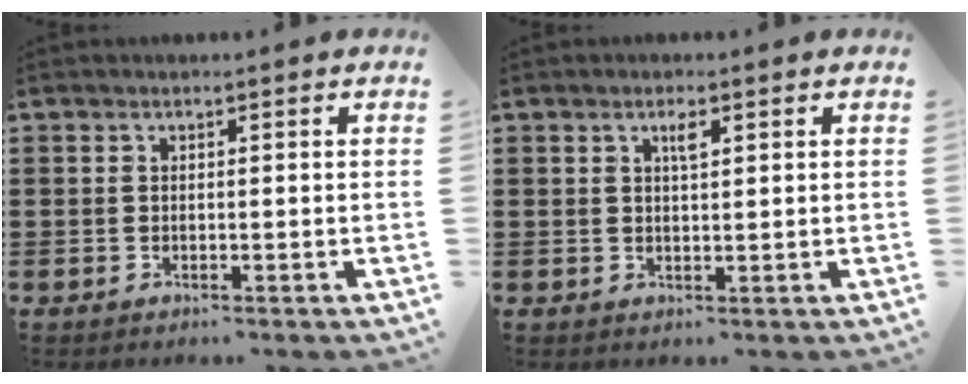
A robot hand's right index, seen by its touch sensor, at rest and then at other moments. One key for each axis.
{"total": 2.0, "fx": 1.0, "fy": 0.5, "fz": 1.7, "tx": -0.027, "ty": 0.001, "tz": 0.013}